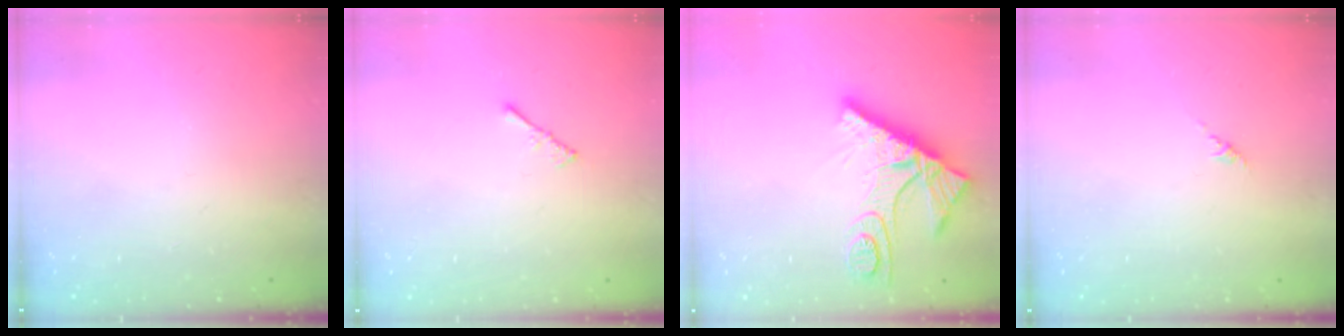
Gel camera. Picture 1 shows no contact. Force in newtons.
{"total": 1.5, "press": 1.4, "slide": 0.4}
{"total": 10.7, "press": 10.6, "slide": 1.1}
{"total": 0.6, "press": 0.4, "slide": 0.4}